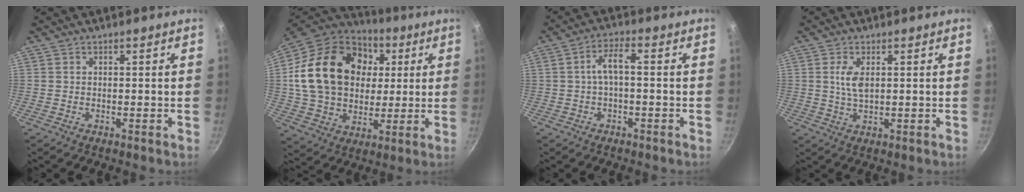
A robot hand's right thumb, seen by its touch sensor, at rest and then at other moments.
{"total": 25.9, "force": [4.7, 19.4, 16.5], "torque": [-0.272, 0.017, 0.085]}
{"total": 4.3, "force": [-0.5, 1.4, 4.1], "torque": [-0.086, 0.025, -0.012]}
{"total": 4.2, "force": [1.0, 2.0, 3.6], "torque": [-0.069, -0.006, 0.019]}